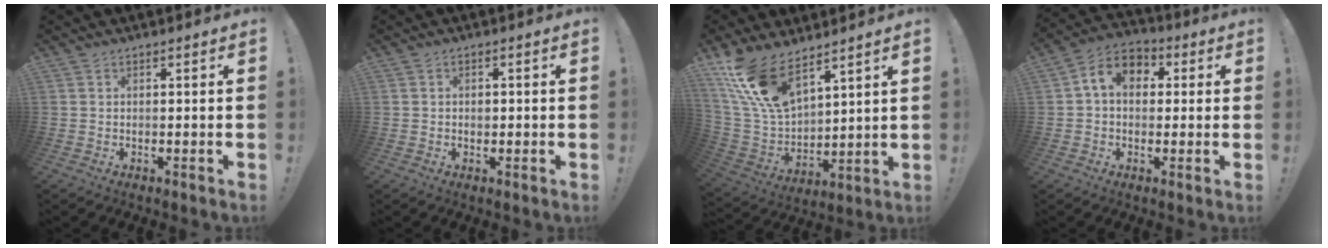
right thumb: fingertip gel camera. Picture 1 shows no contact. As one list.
[{"total": 1.5, "force": [-0.5, 1.2, 0.7], "torque": [-0.007, 0.003, -0.011]}, {"total": 16.2, "force": [11.7, 6.9, 8.9], "torque": [-0.191, -0.076, 0.221]}, {"total": 10.0, "force": [2.2, 7.4, 6.4], "torque": [-0.104, 0.015, 0.047]}]